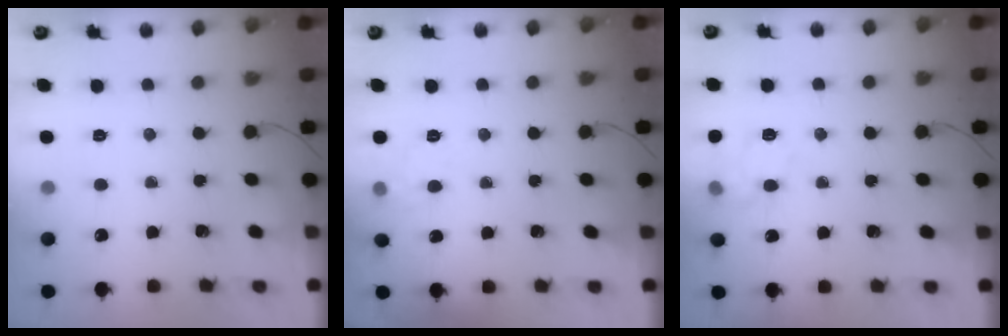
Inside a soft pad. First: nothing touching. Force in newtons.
{"total": 4.7, "press": 4.5, "slide": 1.3}
{"total": 11.3, "press": 11.3, "slide": 0.8}